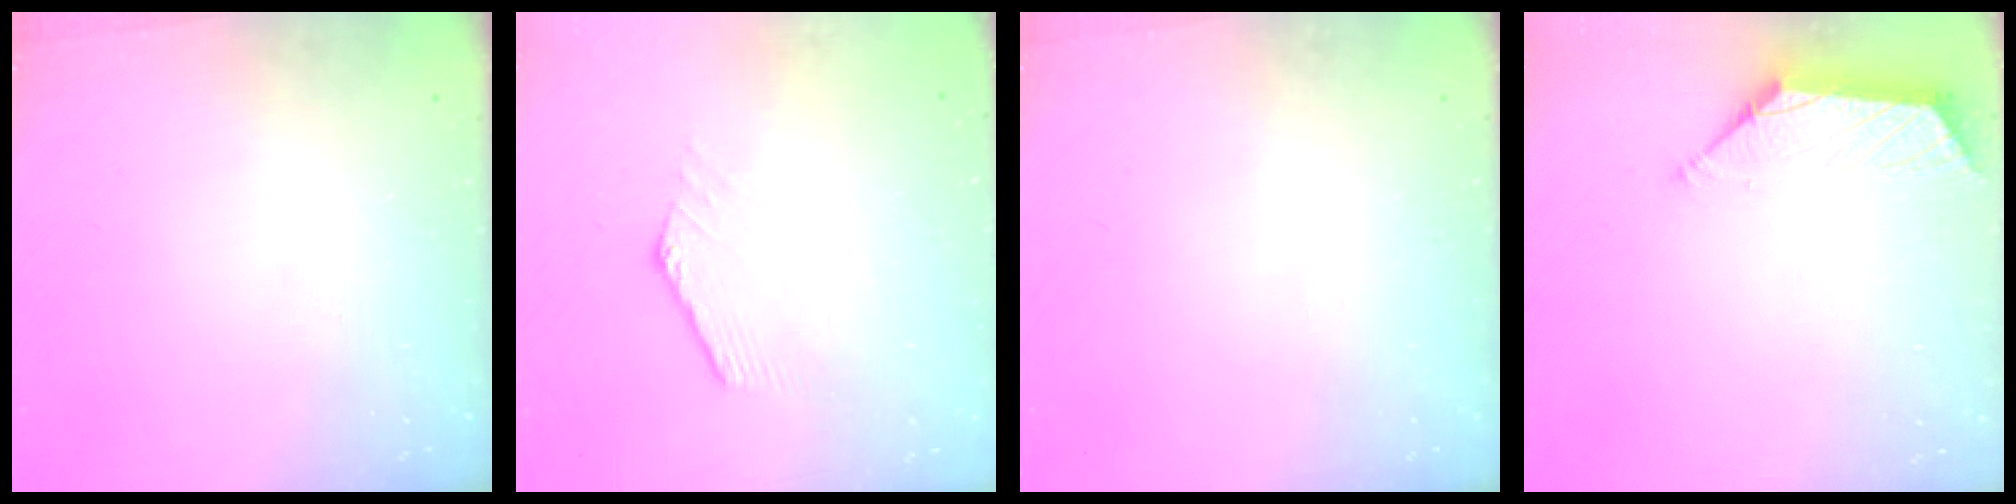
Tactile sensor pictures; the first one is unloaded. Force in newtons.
{"total": 0.5, "press": 0.4, "slide": 0.4}
{"total": 0.0}
{"total": 1.1, "press": 0.9, "slide": 0.5}